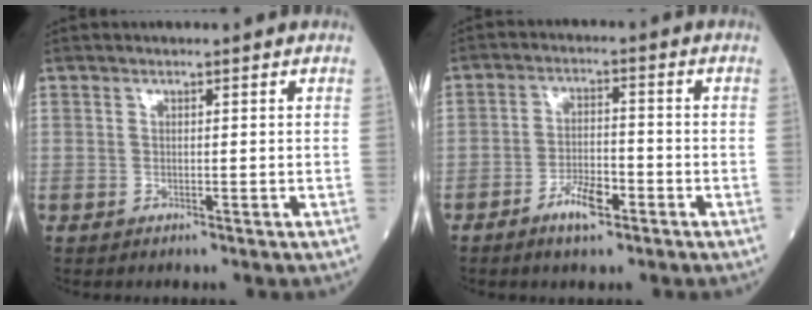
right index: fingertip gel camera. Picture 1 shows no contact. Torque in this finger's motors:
{"motor_torque": [-0.11, -0.13, -0.02, 0.01]}